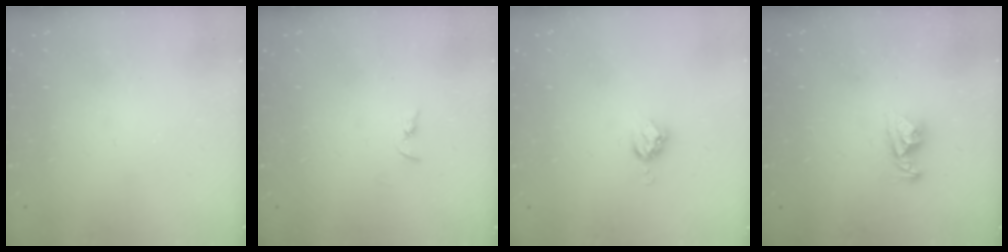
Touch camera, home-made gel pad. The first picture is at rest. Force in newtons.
{"total": 2.2, "press": 2.2, "slide": 0.2}
{"total": 5.8, "press": 5.8, "slide": 0.3}
{"total": 7.6, "press": 7.6, "slide": 0.6}